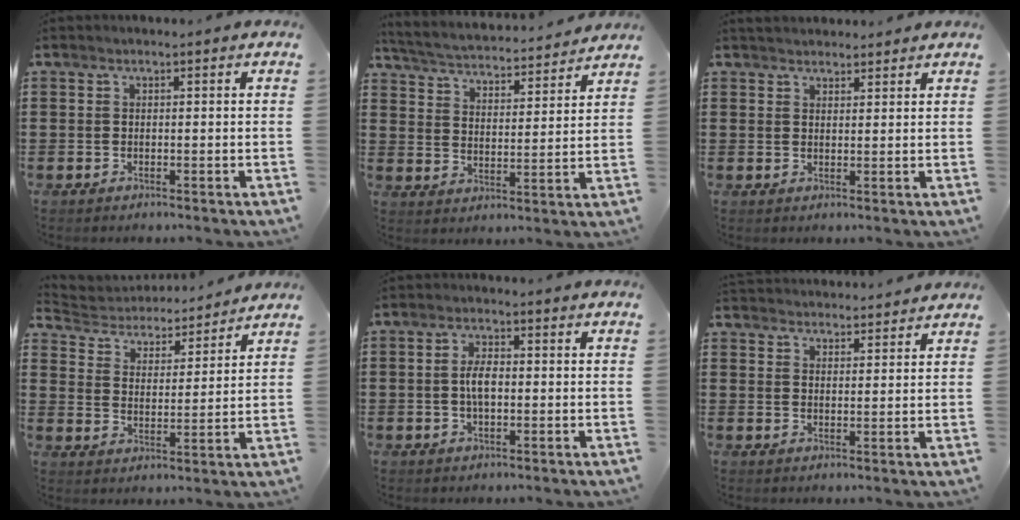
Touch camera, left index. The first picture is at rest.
{"total": 3.4, "force": [3.4, 0.0, 0.5], "torque": [-0.031, -0.029, 0.050]}
{"total": 1.9, "force": [1.9, 0.4, -0.1], "torque": [-0.003, 0.002, 0.038]}
{"total": 3.7, "force": [3.6, 0.8, 0.0], "torque": [-0.026, -0.030, 0.056]}
{"total": 3.5, "force": [-0.1, 1.4, 3.2], "torque": [-0.070, 0.000, -0.005]}
{"total": 3.2, "force": [3.2, 0.1, -0.3], "torque": [-0.006, -0.015, 0.060]}